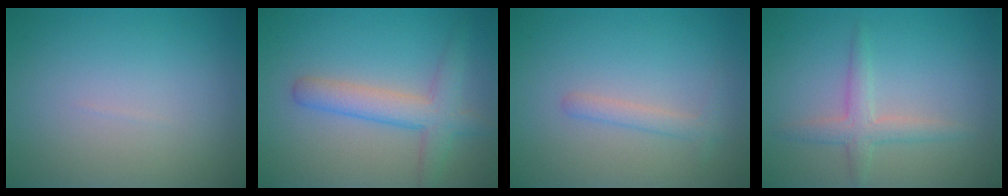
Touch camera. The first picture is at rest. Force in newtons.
{"total": 3.9, "press": 3.9, "slide": 0.2}
{"total": 1.4, "press": 1.4, "slide": 0.0}
{"total": 2.3, "press": 2.3, "slide": 0.0}